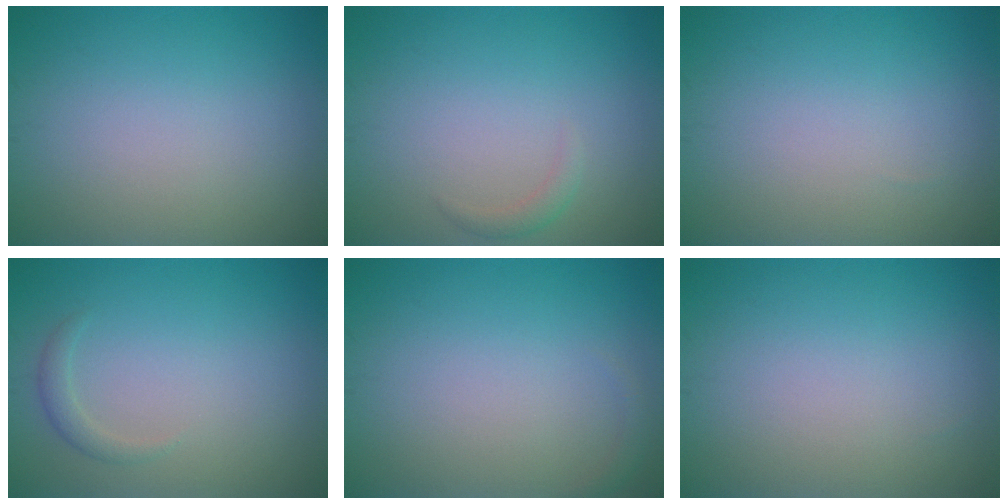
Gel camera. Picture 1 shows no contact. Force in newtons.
{"total": 1.0, "press": 1.0, "slide": 0.0}
{"total": 0.0}
{"total": 1.2, "press": 1.2, "slide": 0.1}
{"total": 0.6, "press": 0.6, "slide": 0.1}
{"total": 0.0}